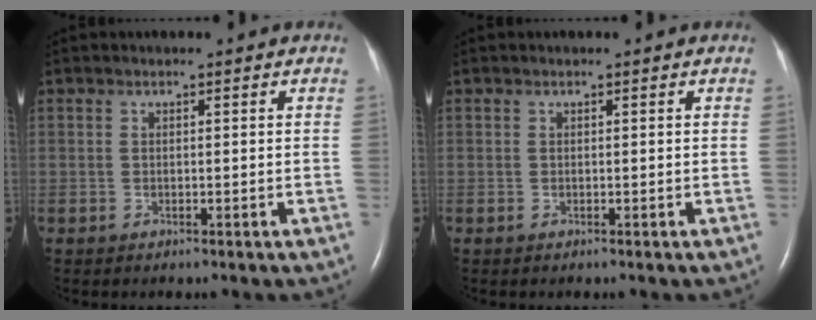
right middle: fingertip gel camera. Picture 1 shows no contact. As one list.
[{"total": 0.0}]